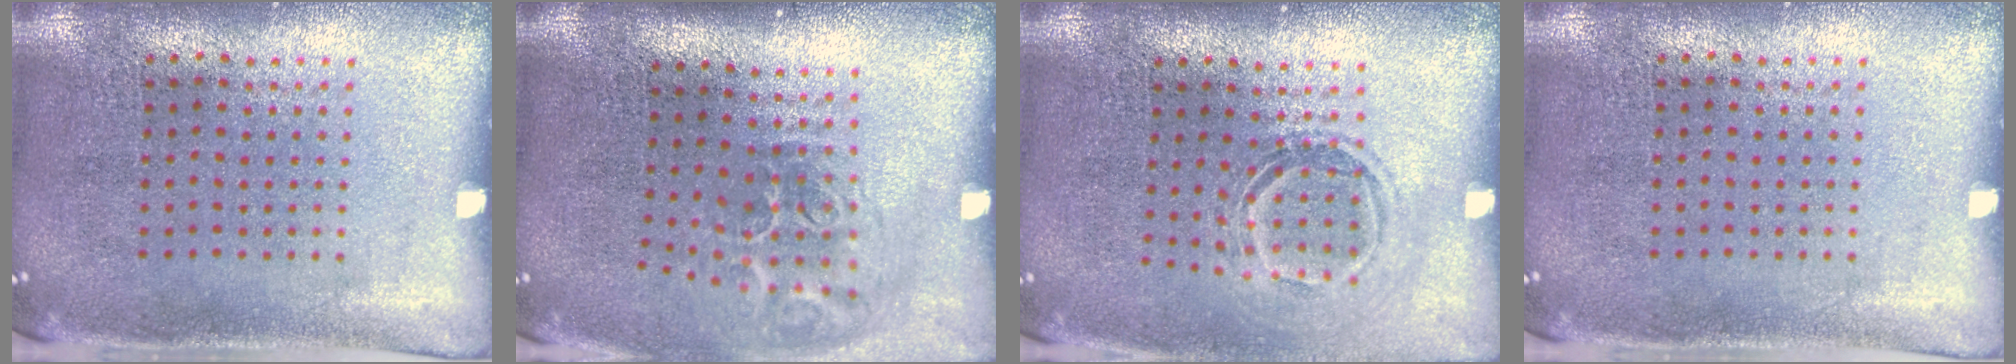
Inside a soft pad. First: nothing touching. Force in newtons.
{"total": 2.0, "press": 1.3, "slide": 1.5}
{"total": 1.5, "press": 1.1, "slide": 1.0}
{"total": 0.0}